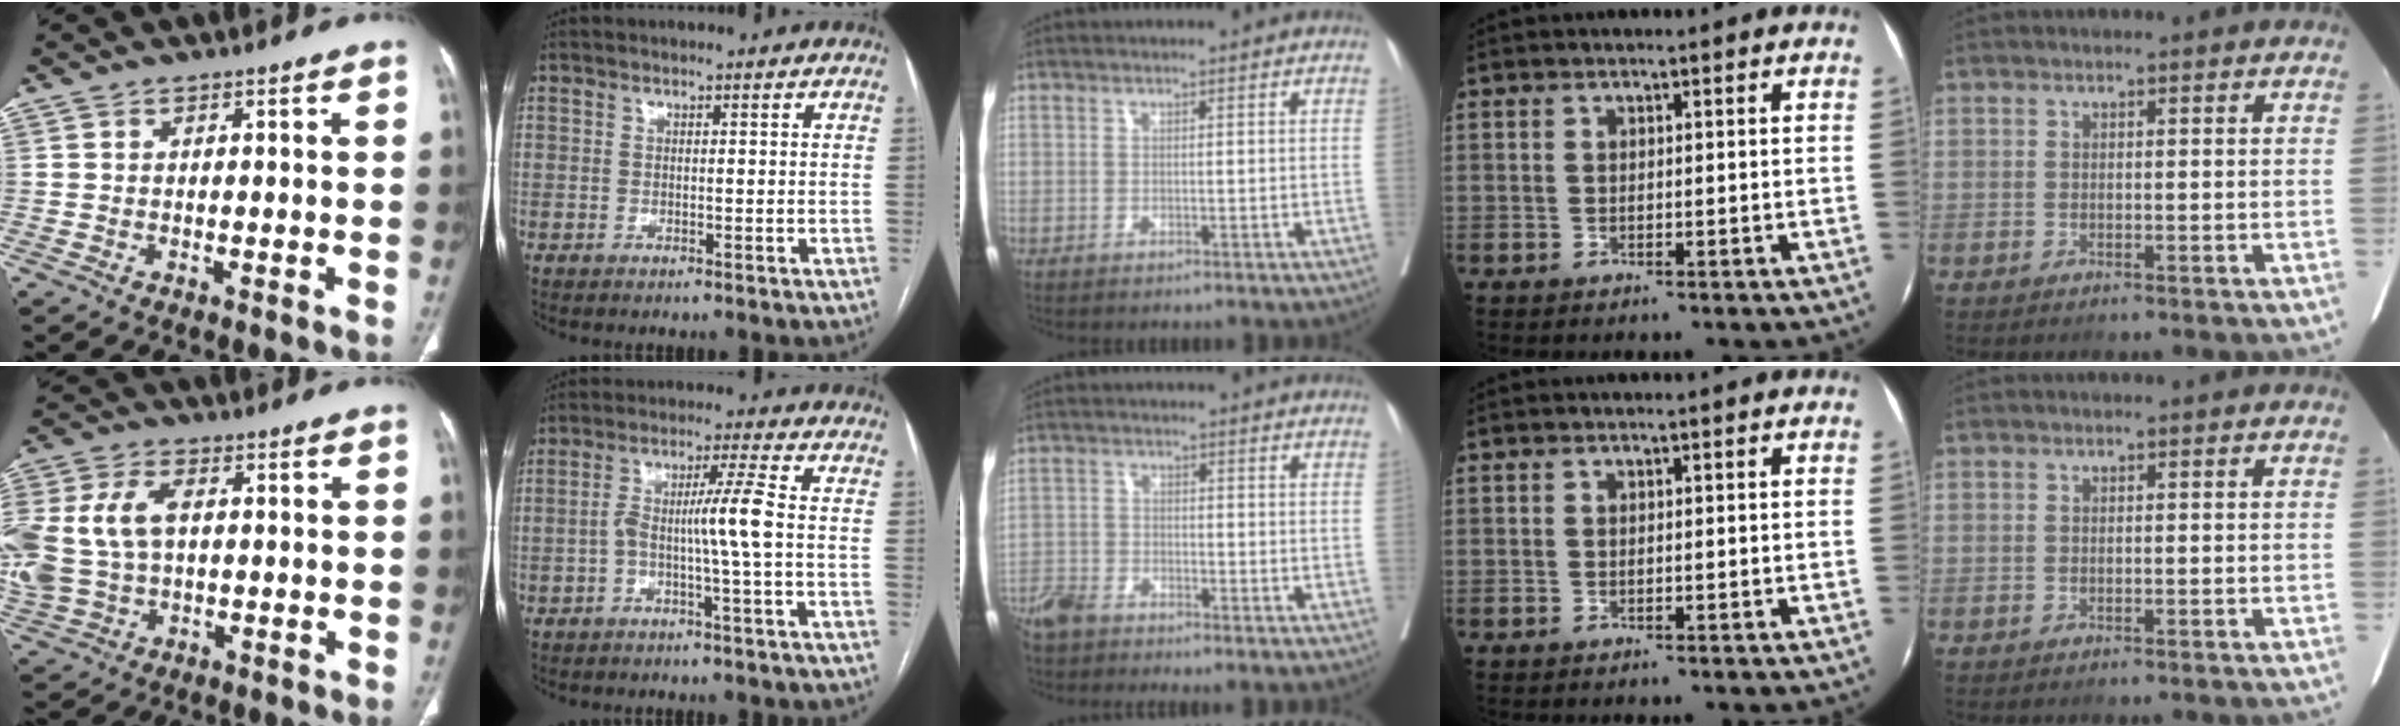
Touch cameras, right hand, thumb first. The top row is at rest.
{"thumb": {"total": 17.8, "force": [1.6, 12.1, 13.0], "torque": [-0.335, 0.008, 0.043]}, "index": {"total": 6.3, "force": [-1.3, -1.0, 6.1], "torque": [-0.115, 0.019, -0.021]}, "middle": {"total": 4.5, "force": [-4.1, 0.9, 1.7], "torque": [-0.029, -0.010, -0.081]}}